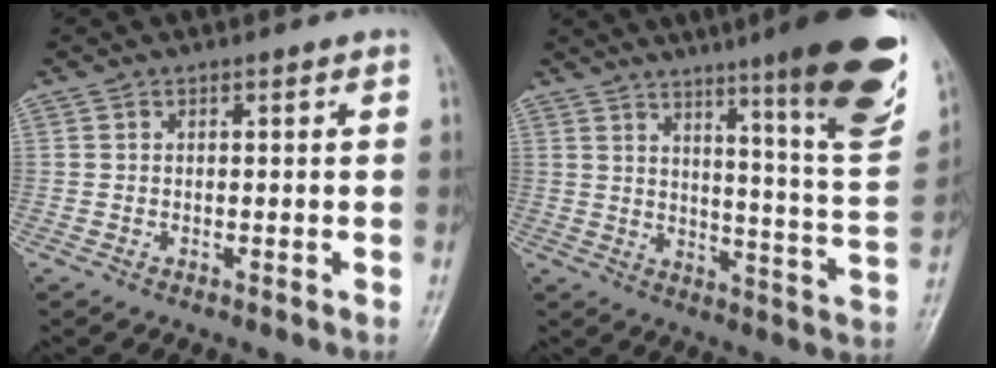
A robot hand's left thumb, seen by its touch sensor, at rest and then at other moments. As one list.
[{"total": 22.1, "force": [13.6, 2.1, 17.4], "torque": [-0.212, -0.067, 0.186]}]